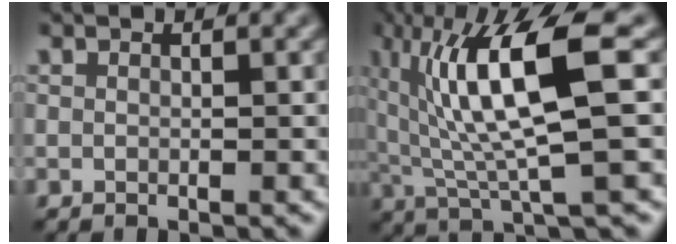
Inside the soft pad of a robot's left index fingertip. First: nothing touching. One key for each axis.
{"total": 9.5, "fx": 1.9, "fy": 2.0, "fz": 9.1, "tx": -0.154, "ty": 0.000, "tz": 0.046}